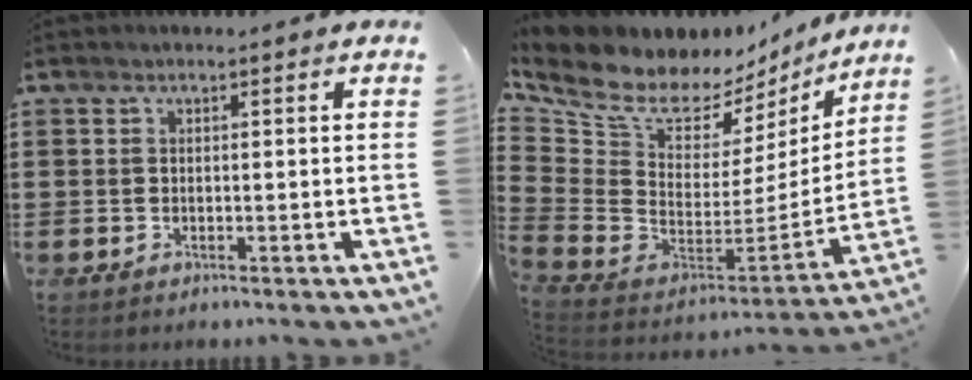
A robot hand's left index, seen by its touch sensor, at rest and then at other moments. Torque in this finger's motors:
{"motor_torque": [2.14, 0.00, 1.05, 0.12]}